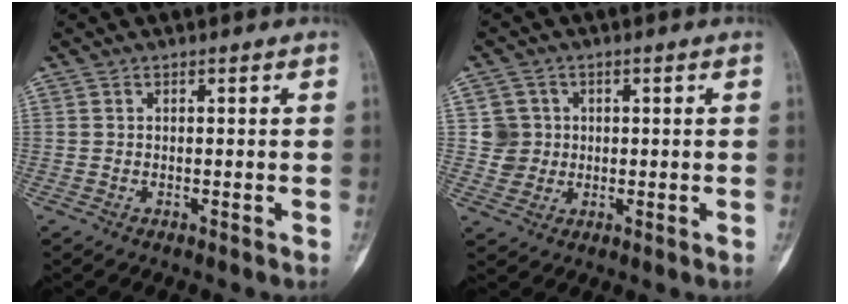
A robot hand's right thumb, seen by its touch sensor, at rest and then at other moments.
{"total": 4.5, "force": [0.7, 4.4, 0.2], "torque": [0.024, 0.003, 0.012]}